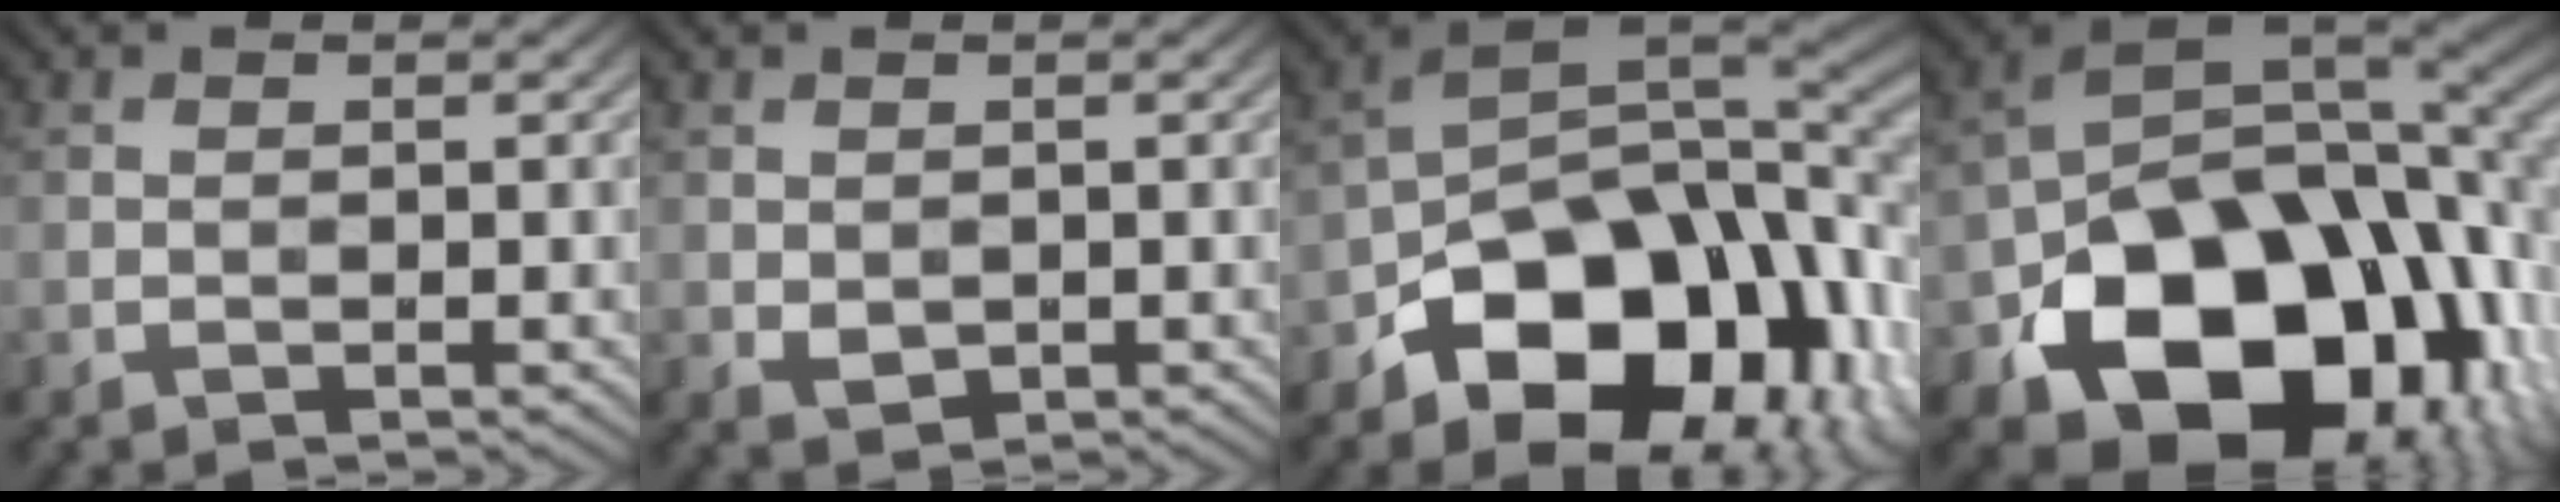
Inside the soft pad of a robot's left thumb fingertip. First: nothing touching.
{"total": 2.3, "force": [-0.3, 1.7, 1.6], "torque": [-0.034, -0.009, -0.001]}
{"total": 17.9, "force": [-6.4, 11.4, 12.2], "torque": [-0.184, -0.019, -0.107]}
{"total": 20.3, "force": [-7.0, 13.9, 12.9], "torque": [-0.221, -0.048, -0.101]}